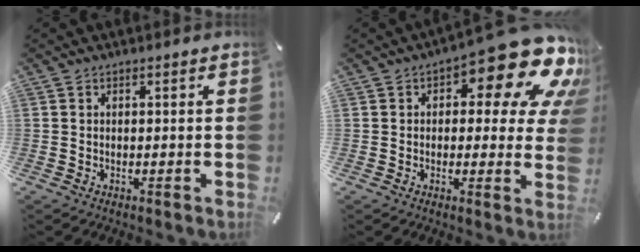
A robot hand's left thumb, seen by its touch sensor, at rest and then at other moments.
{"total": 18.3, "force": [10.0, 7.1, 13.6], "torque": [-0.167, -0.077, 0.160]}